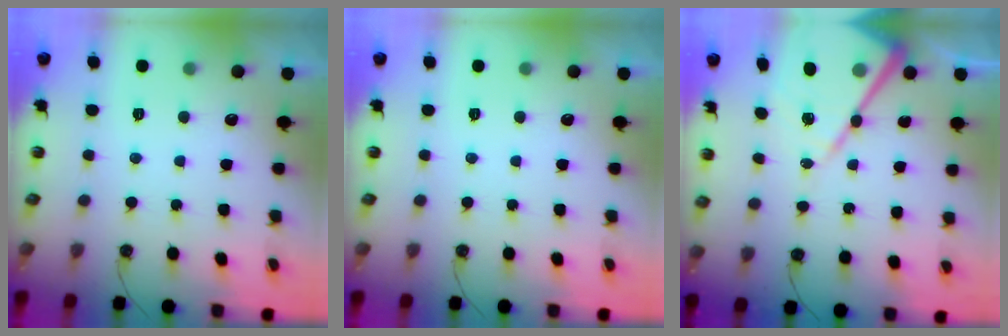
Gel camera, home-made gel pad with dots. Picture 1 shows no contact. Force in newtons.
{"total": 0.0}
{"total": 16.8, "press": 16.8, "slide": 1.7}